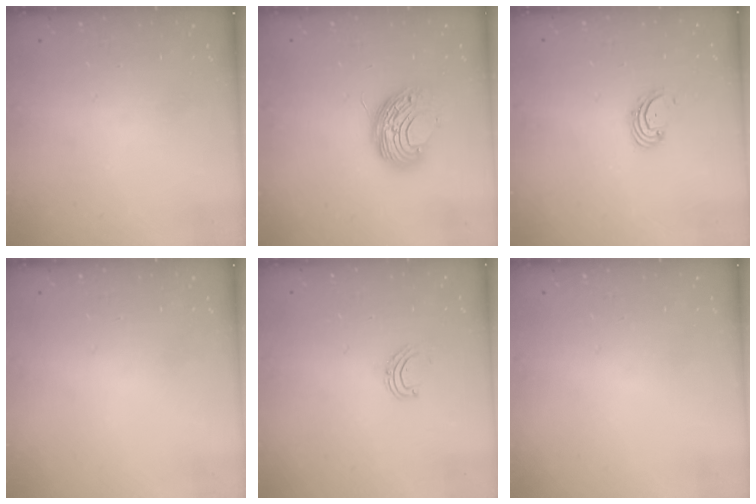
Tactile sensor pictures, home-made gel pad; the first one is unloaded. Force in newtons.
{"total": 10.1, "press": 10.1, "slide": 0.8}
{"total": 2.0, "press": 1.9, "slide": 0.6}
{"total": 0.0}
{"total": 4.7, "press": 4.7, "slide": 0.4}
{"total": 0.0}